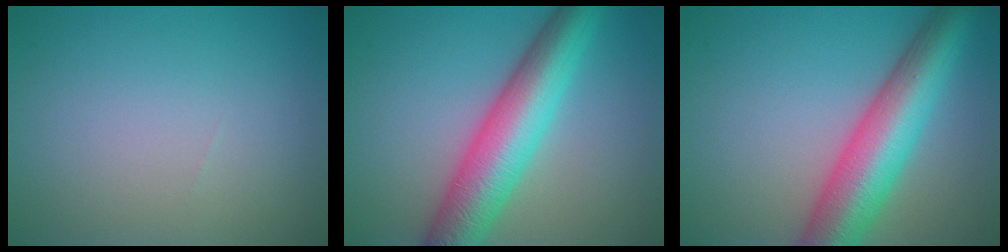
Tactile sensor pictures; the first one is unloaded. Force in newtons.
{"total": 8.4, "press": 8.4, "slide": 0.2}
{"total": 9.0, "press": 9.0, "slide": 0.3}